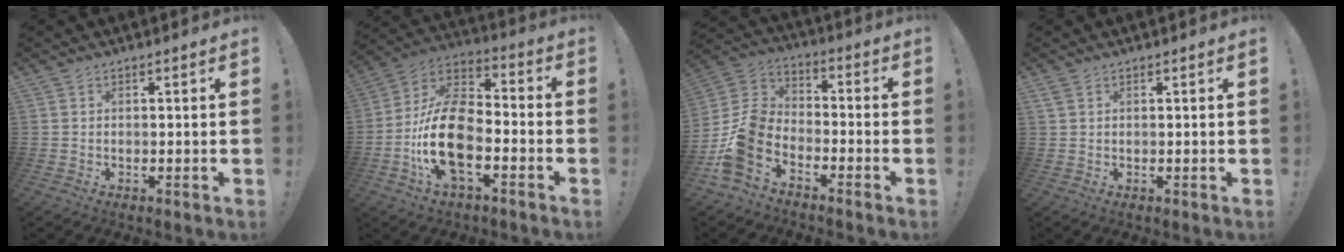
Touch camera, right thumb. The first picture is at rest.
{"total": 18.8, "force": [-6.7, 10.3, 14.2], "torque": [-0.290, 0.035, -0.107]}
{"total": 13.2, "force": [-6.9, 8.6, 7.2], "torque": [-0.142, 0.036, -0.115]}
{"total": 1.2, "force": [0.7, 0.7, 0.8], "torque": [-0.020, 0.004, 0.014]}